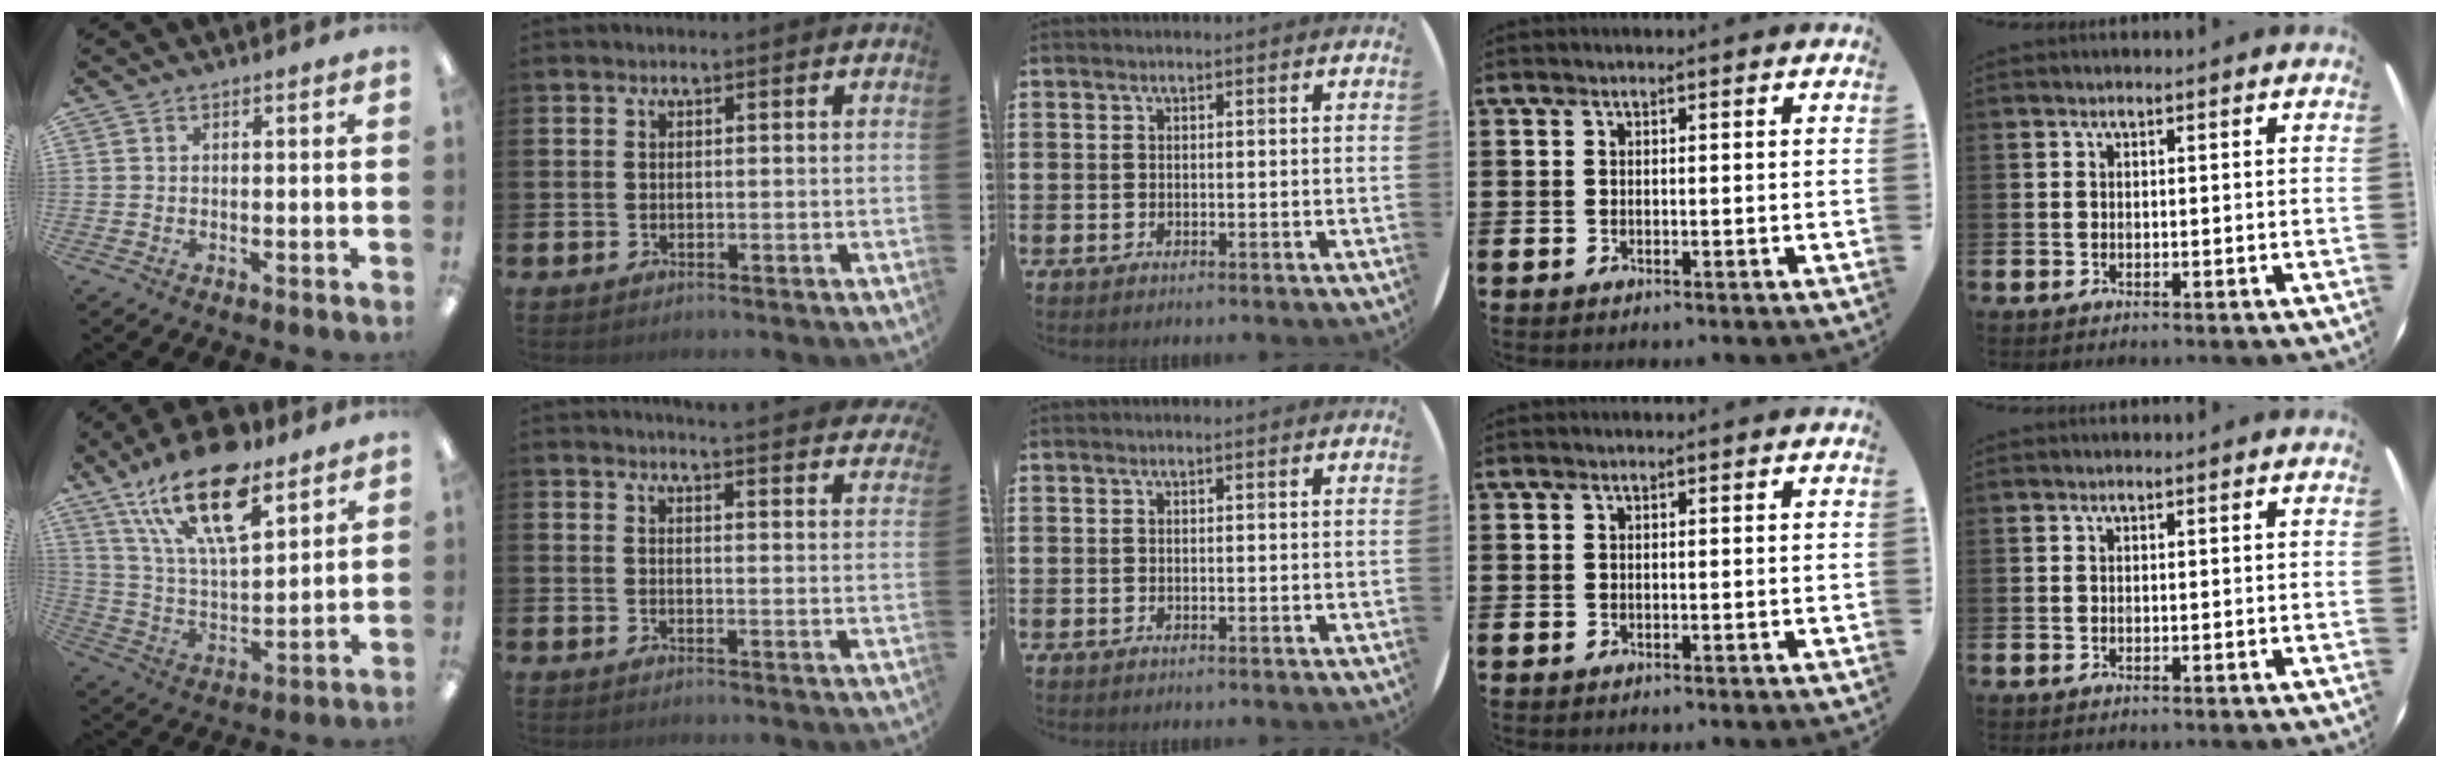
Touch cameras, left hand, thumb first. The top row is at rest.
{"thumb": {"total": 22.0, "force": [13.5, 8.9, 14.9], "torque": [-0.278, -0.065, 0.231]}, "index": {"total": 4.5, "force": [4.4, -0.4, 0.3], "torque": [0.001, -0.035, 0.076]}}